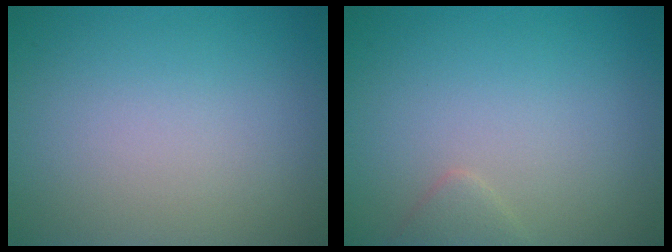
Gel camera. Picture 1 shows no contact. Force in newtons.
{"total": 1.2, "press": 1.2, "slide": 0.1}